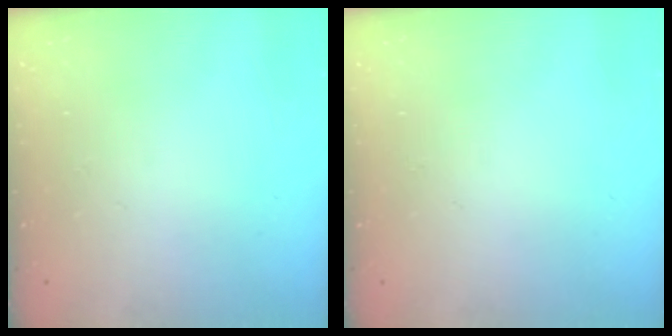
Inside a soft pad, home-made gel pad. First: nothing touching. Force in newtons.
{"total": 0.0}